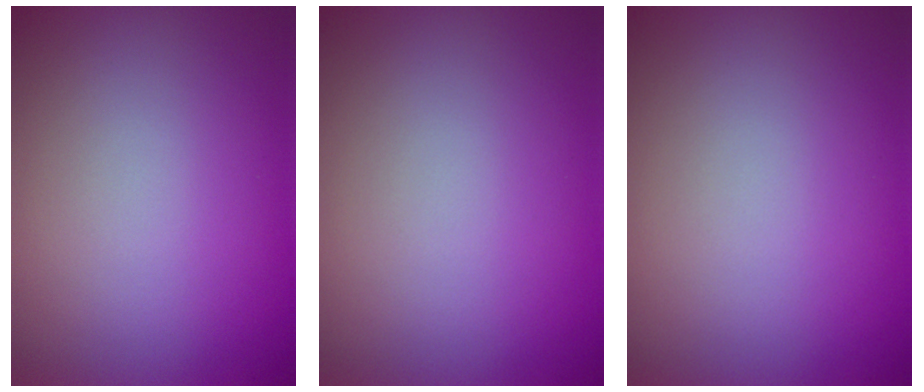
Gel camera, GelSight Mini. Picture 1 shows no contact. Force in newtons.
{"total": 0.0}
{"total": 0.0}